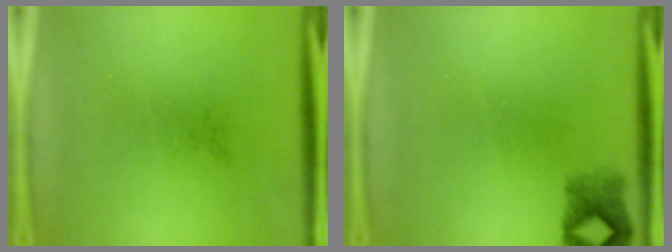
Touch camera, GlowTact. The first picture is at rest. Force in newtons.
{"total": 2.0}